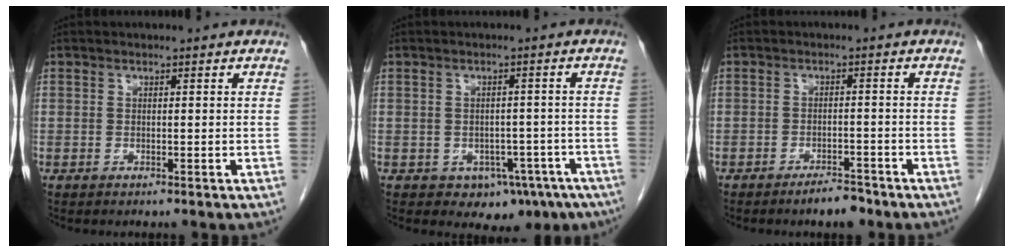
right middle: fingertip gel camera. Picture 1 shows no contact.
{"total": 8.8, "force": [-5.6, 5.7, 3.7], "torque": [-0.027, 0.008, -0.071]}
{"total": 3.3, "force": [-2.7, 0.7, 1.7], "torque": [-0.031, -0.002, -0.040]}